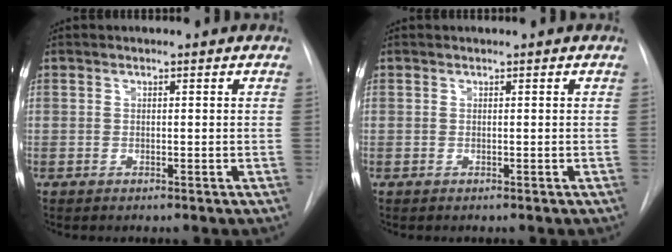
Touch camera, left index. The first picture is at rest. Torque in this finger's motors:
{"motor_torque": [-0.01, 0.00, 0.00, 0.00]}